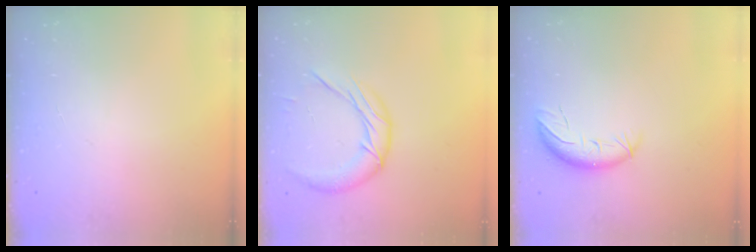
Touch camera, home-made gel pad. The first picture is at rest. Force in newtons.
{"total": 13.1, "press": 13.0, "slide": 1.0}
{"total": 9.6, "press": 9.3, "slide": 2.5}